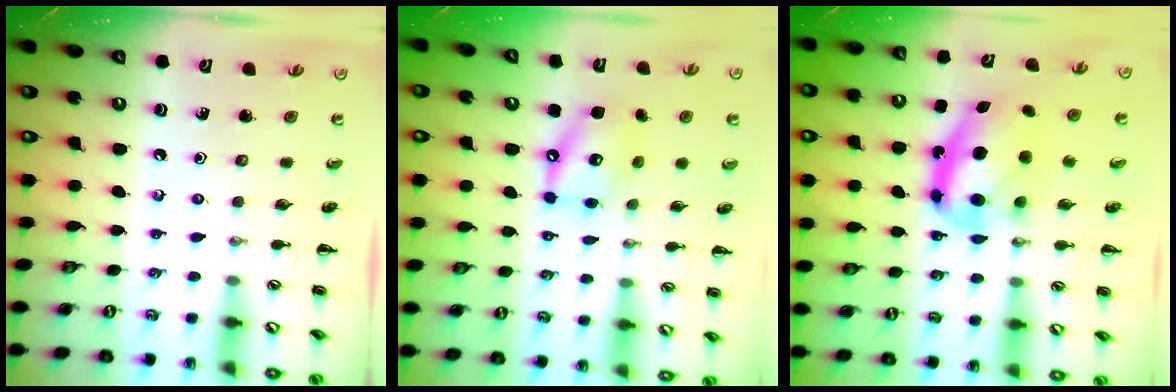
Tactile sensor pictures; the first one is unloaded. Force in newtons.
{"total": 11.8, "press": 11.7, "slide": 2.0}
{"total": 11.4, "press": 11.1, "slide": 2.6}